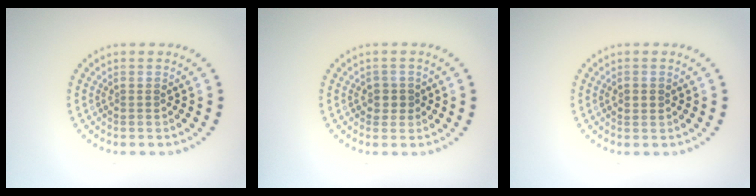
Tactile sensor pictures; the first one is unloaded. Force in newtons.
{"total": 1.5, "press": 1.2, "slide": 0.8}
{"total": 1.4, "press": 1.4, "slide": 0.2}